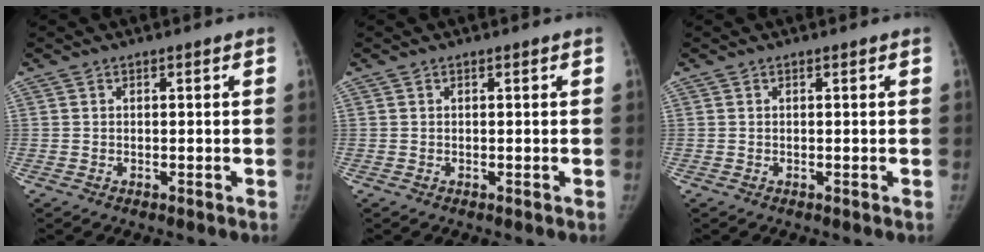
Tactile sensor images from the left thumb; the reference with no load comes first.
{"total": 0.0}
{"total": 0.0}